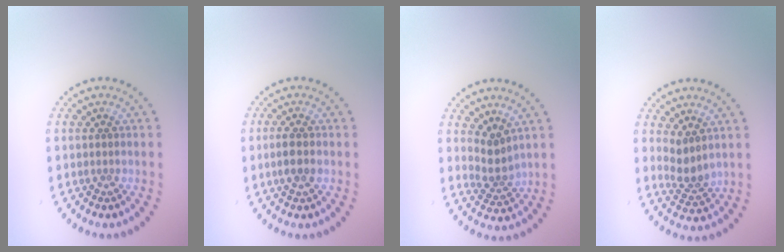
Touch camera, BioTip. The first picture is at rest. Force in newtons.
{"total": 1.9, "press": 1.8, "slide": 0.3}
{"total": 2.3, "press": 1.6, "slide": 1.7}
{"total": 2.5, "press": 1.9, "slide": 1.6}